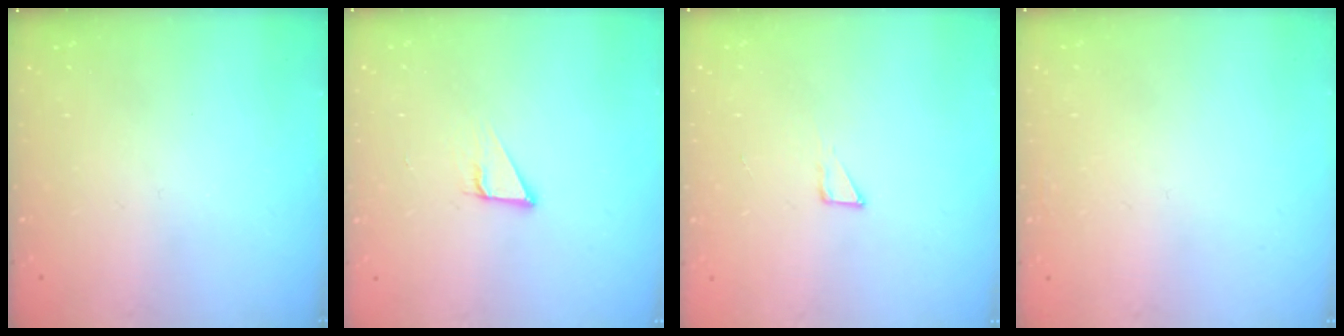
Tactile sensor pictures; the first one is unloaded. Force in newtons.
{"total": 2.8, "press": 2.8, "slide": 0.1}
{"total": 3.0, "press": 3.0, "slide": 0.3}
{"total": 0.9, "press": 0.9, "slide": 0.1}